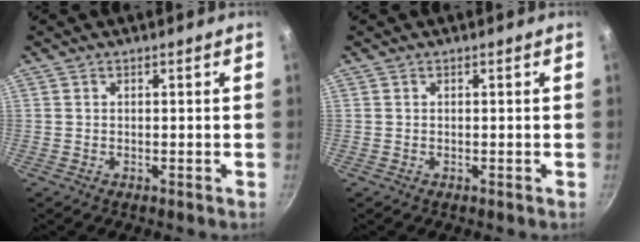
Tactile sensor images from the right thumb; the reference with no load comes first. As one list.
[{"total": 0.0}]